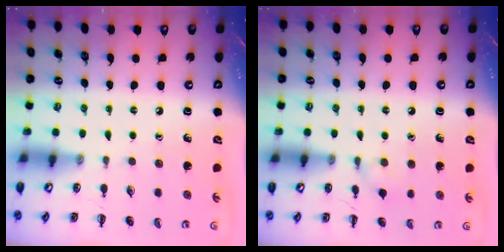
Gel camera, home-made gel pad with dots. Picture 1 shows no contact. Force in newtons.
{"total": 6.4, "press": 6.1, "slide": 1.9}